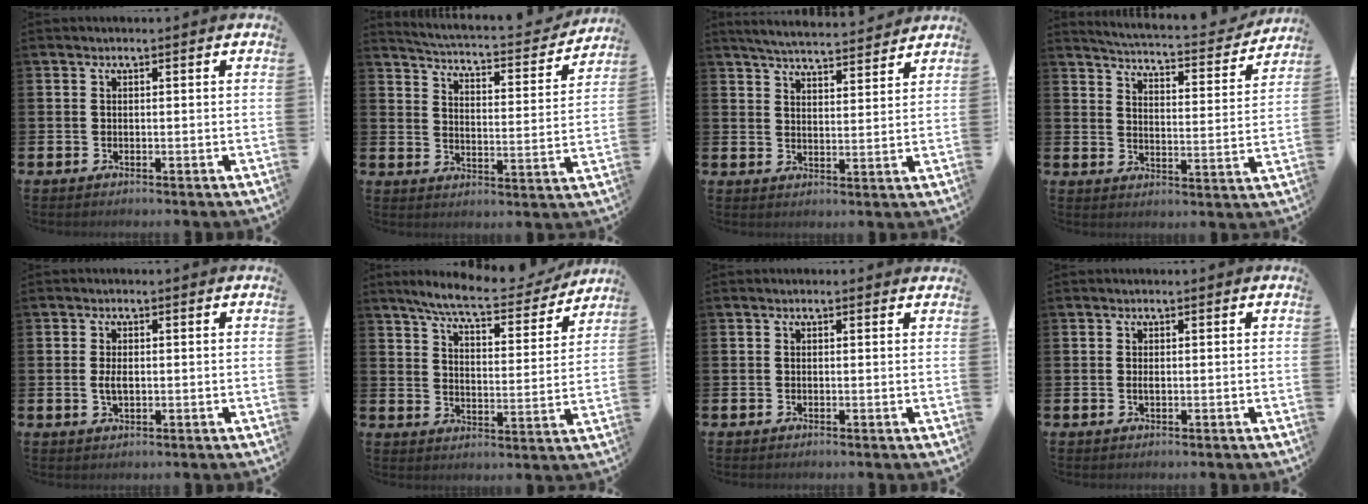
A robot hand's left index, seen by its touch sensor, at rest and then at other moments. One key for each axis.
{"total": 3.9, "fx": 3.8, "fy": 0.4, "fz": 0.8, "tx": -0.029, "ty": -0.043, "tz": 0.053}
{"total": 5.2, "fx": 5.2, "fy": 0.2, "fz": 0.7, "tx": -0.023, "ty": -0.035, "tz": 0.090}
{"total": 4.2, "fx": 4.1, "fy": 0.2, "fz": 0.9, "tx": -0.030, "ty": -0.041, "tz": 0.061}
{"total": 2.2, "fx": -0.2, "fy": 1.1, "fz": 1.9, "tx": -0.034, "ty": 0.002, "tz": -0.005}
{"total": 7.8, "fx": 7.2, "fy": 0.8, "fz": 3.0, "tx": -0.078, "ty": -0.041, "tz": 0.122}
{"total": 0.0}
{"total": 0.6, "fx": -0.1, "fy": 0.2, "fz": 0.6, "tx": -0.008, "ty": -0.001, "tz": -0.003}